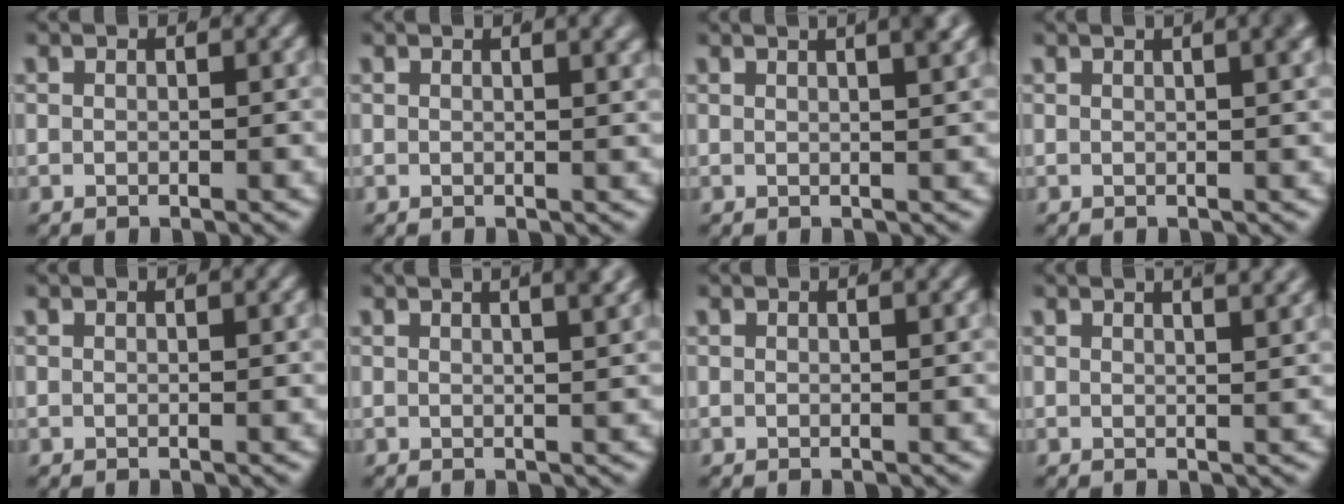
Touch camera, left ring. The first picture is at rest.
{"total": 1.8, "force": [1.1, 0.0, 1.4], "torque": [-0.012, 0.006, 0.015]}
{"total": 4.9, "force": [2.7, 1.2, 4.0], "torque": [-0.036, 0.020, 0.035]}
{"total": 2.9, "force": [1.3, 0.5, 2.5], "torque": [-0.014, 0.018, 0.014]}
{"total": 0.7, "force": [0.6, -0.2, 0.3], "torque": [-0.001, 0.004, 0.007]}
{"total": 5.2, "force": [3.0, 1.4, 4.1], "torque": [-0.037, 0.018, 0.039]}
{"total": 1.0, "force": [0.7, -0.1, 0.6], "torque": [-0.003, 0.007, 0.009]}
{"total": 3.5, "force": [2.5, 0.4, 2.4], "torque": [-0.021, 0.005, 0.037]}